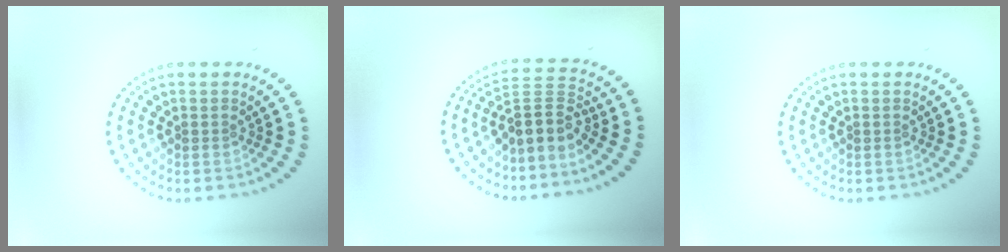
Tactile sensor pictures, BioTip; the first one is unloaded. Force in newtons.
{"total": 3.5, "press": 2.6, "slide": 2.3}
{"total": 0.0}